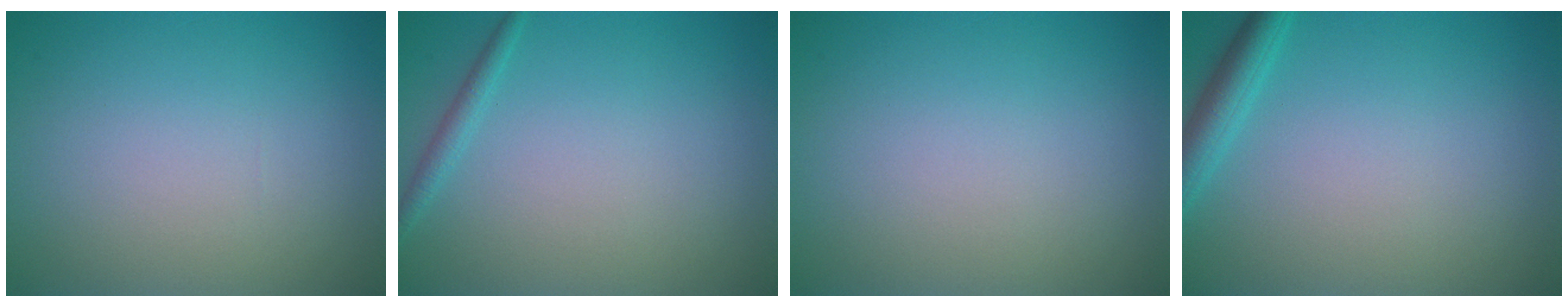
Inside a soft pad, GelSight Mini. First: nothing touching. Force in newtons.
{"total": 1.1, "press": 1.1, "slide": 0.0}
{"total": 0.0}
{"total": 2.5, "press": 2.5, "slide": 0.1}